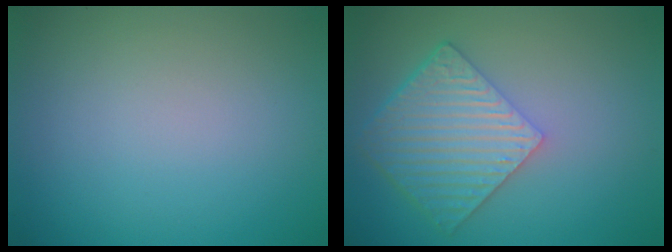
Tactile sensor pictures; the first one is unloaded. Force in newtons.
{"total": 6.1, "press": 4.5, "slide": 4.1}